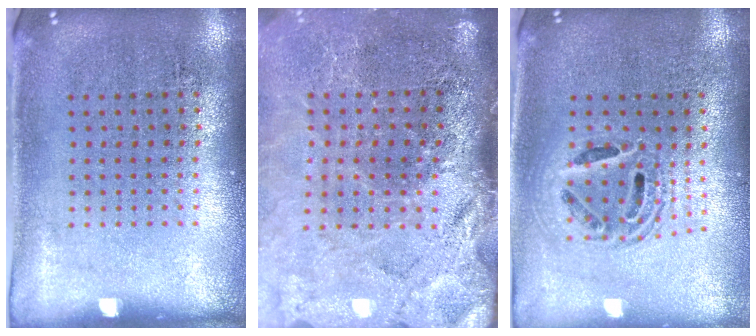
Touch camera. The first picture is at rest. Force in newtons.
{"total": 4.0, "press": 3.3, "slide": 2.2}
{"total": 1.6, "press": 1.3, "slide": 0.9}